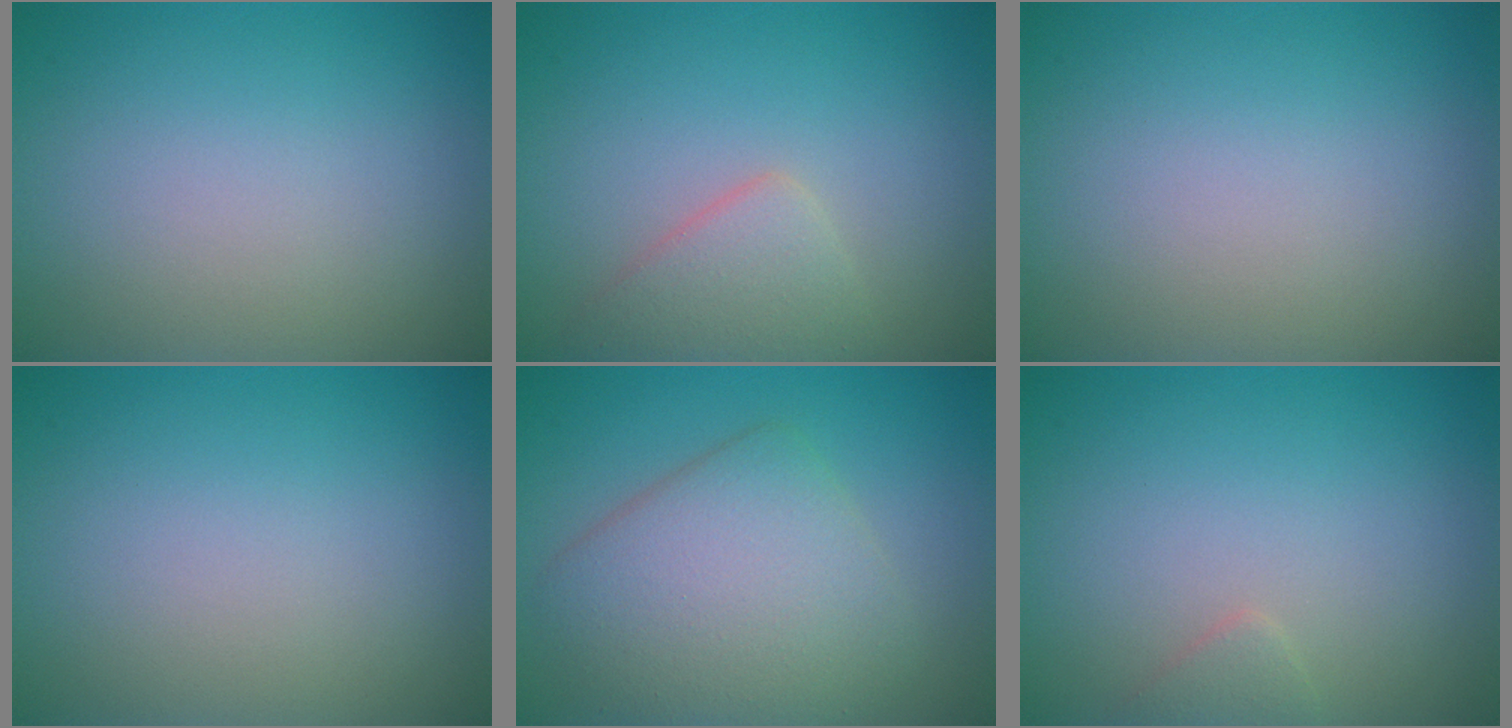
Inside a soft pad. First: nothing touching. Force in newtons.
{"total": 2.7, "press": 2.7, "slide": 0.0}
{"total": 0.0}
{"total": 0.0}
{"total": 6.3, "press": 6.2, "slide": 0.4}
{"total": 1.0, "press": 1.0, "slide": 0.1}